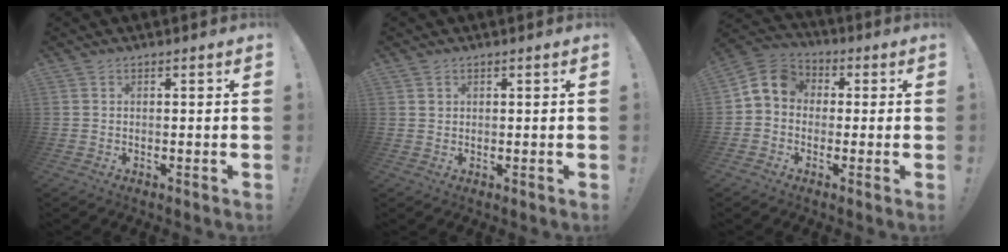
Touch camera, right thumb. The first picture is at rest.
{"total": 1.0, "force": [0.6, 0.8, 0.2], "torque": [-0.003, 0.001, 0.011]}
{"total": 8.0, "force": [0.5, 6.8, 4.2], "torque": [-0.073, 0.016, 0.015]}